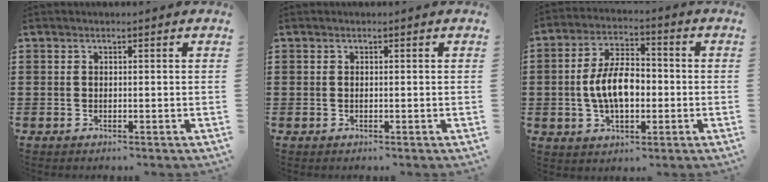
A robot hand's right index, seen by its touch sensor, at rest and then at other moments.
{"total": 0.0}
{"total": 8.3, "force": [-0.9, 4.5, 6.9], "torque": [-0.137, 0.005, -0.022]}